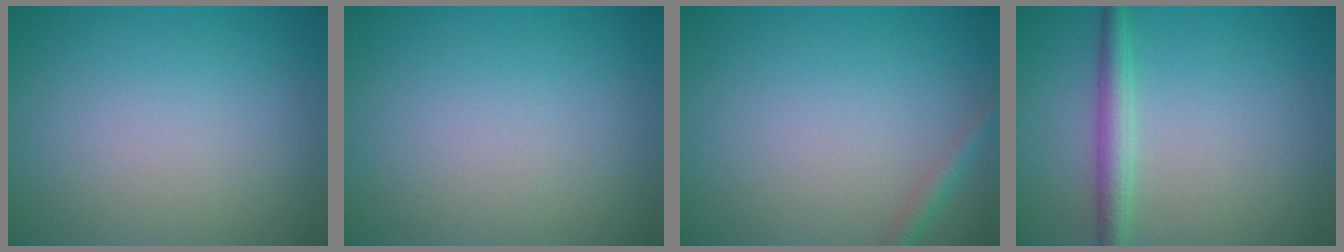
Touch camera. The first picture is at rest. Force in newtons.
{"total": 0.0}
{"total": 1.4, "press": 1.4, "slide": 0.1}
{"total": 2.7, "press": 2.7, "slide": 0.0}